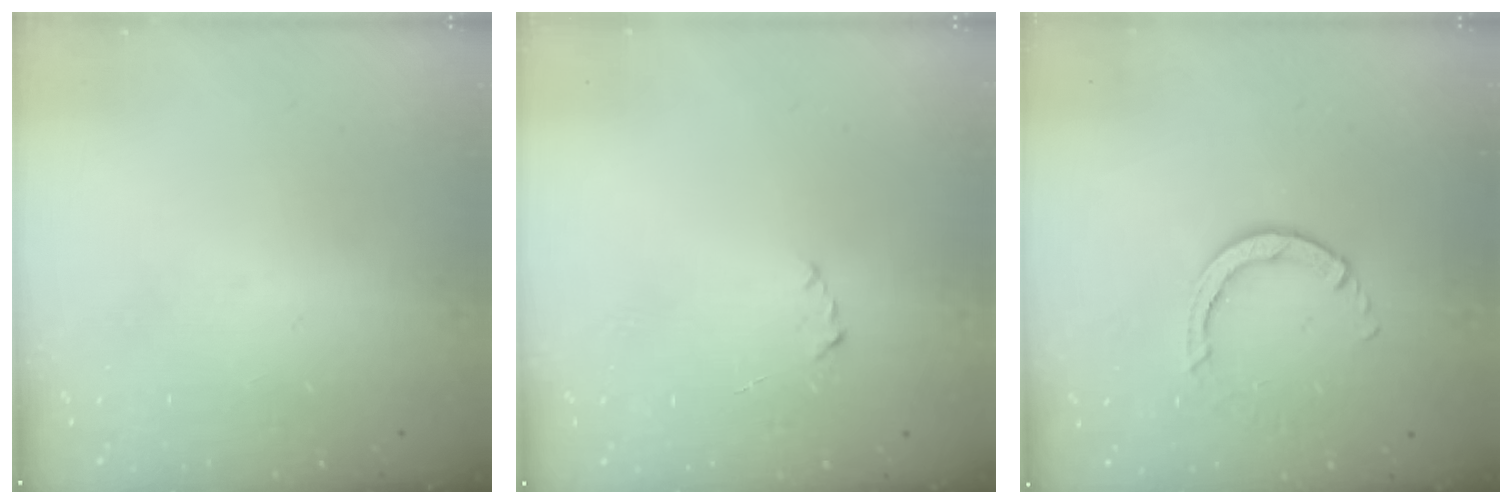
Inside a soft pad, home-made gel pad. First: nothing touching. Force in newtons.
{"total": 2.2, "press": 2.1, "slide": 0.3}
{"total": 3.0, "press": 3.0, "slide": 0.4}